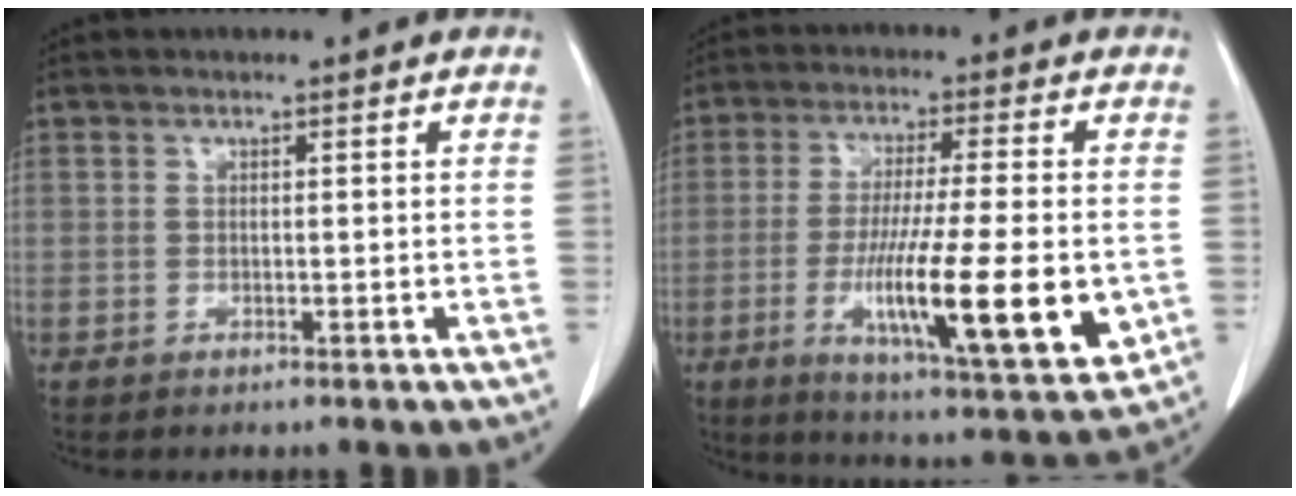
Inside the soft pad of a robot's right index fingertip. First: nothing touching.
{"total": 18.4, "force": [-4.0, 2.2, 17.8], "torque": [-0.286, -0.033, -0.056]}